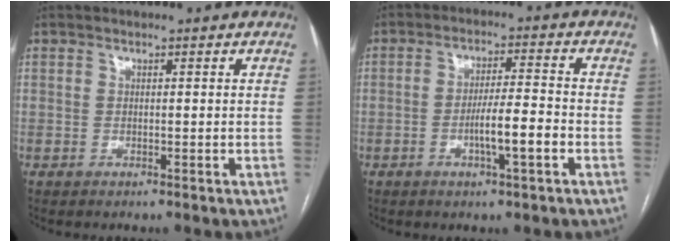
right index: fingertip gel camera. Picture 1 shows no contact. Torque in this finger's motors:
{"motor_torque": [1.09, -0.57, 0.57, 0.14]}